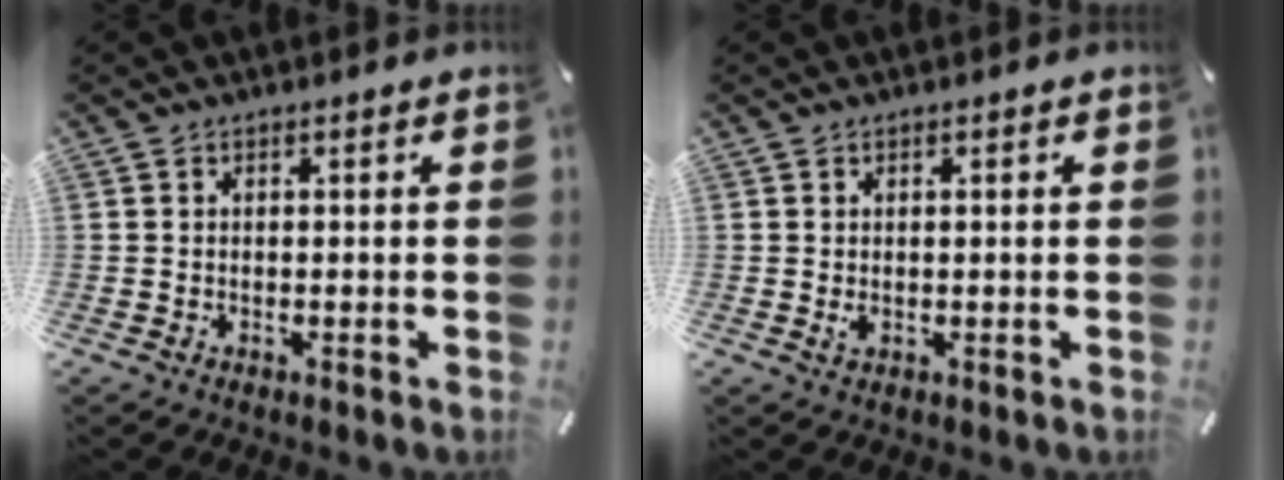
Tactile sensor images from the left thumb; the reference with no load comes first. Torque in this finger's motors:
{"motor_torque": [0.11, 0.15, 0.20, -0.04, -0.01]}